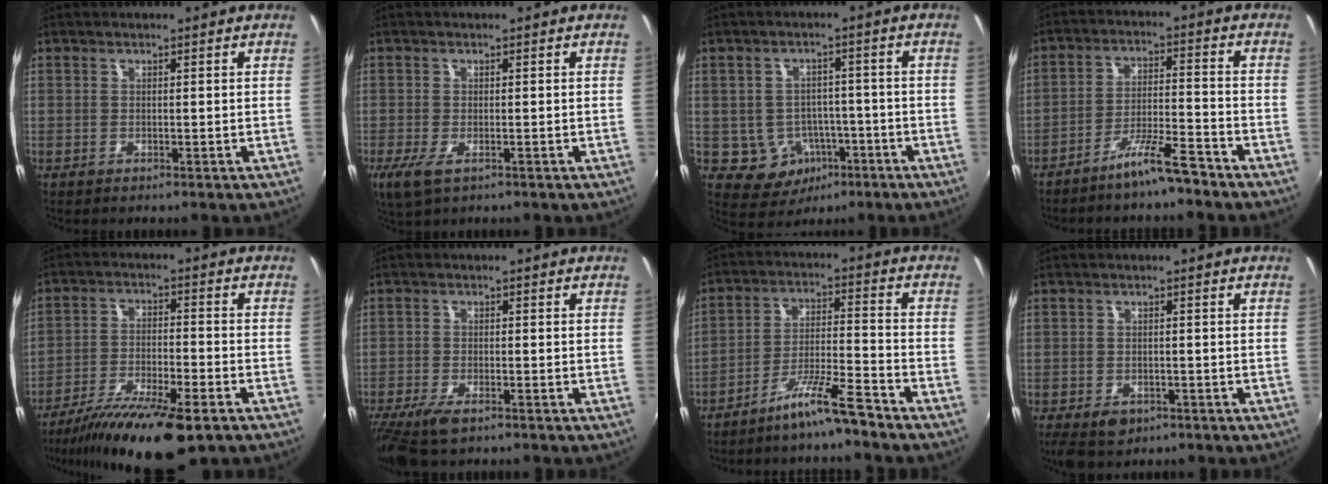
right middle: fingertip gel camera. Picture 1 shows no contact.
{"total": 4.3, "force": [-2.1, 1.8, 3.3], "torque": [-0.072, -0.018, -0.036]}
{"total": 7.5, "force": [-2.9, 6.5, 2.2], "torque": [-0.051, 0.014, -0.020]}
{"total": 6.8, "force": [-5.6, 0.3, 3.8], "torque": [-0.078, 0.005, -0.095]}
{"total": 16.0, "force": [-11.4, 3.4, 10.7], "torque": [-0.208, -0.037, -0.197]}
{"total": 7.4, "force": [-5.4, 2.3, 4.5], "torque": [-0.111, -0.027, -0.102]}
{"total": 7.7, "force": [-6.4, -0.3, 4.3], "torque": [-0.088, 0.008, -0.113]}
{"total": 5.7, "force": [-3.7, 3.4, 2.9], "torque": [-0.069, -0.018, -0.056]}